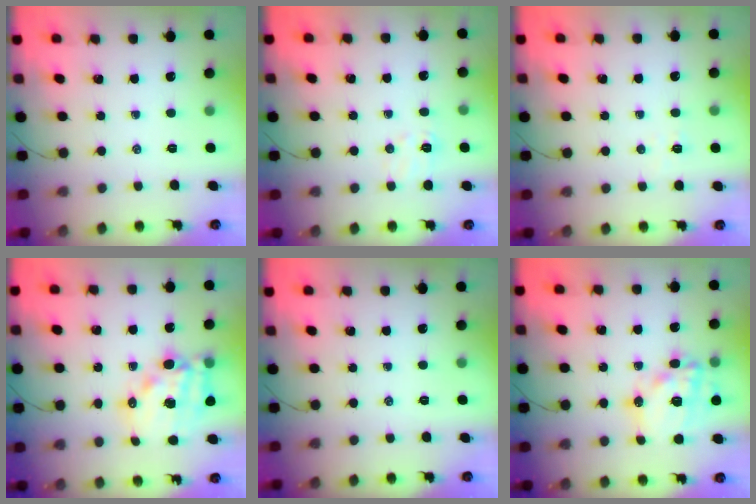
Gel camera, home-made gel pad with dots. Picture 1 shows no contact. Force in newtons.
{"total": 6.4, "press": 6.2, "slide": 1.4}
{"total": 2.9, "press": 2.8, "slide": 0.9}
{"total": 15.7, "press": 15.3, "slide": 3.8}
{"total": 0.0}
{"total": 17.2, "press": 16.8, "slide": 3.7}